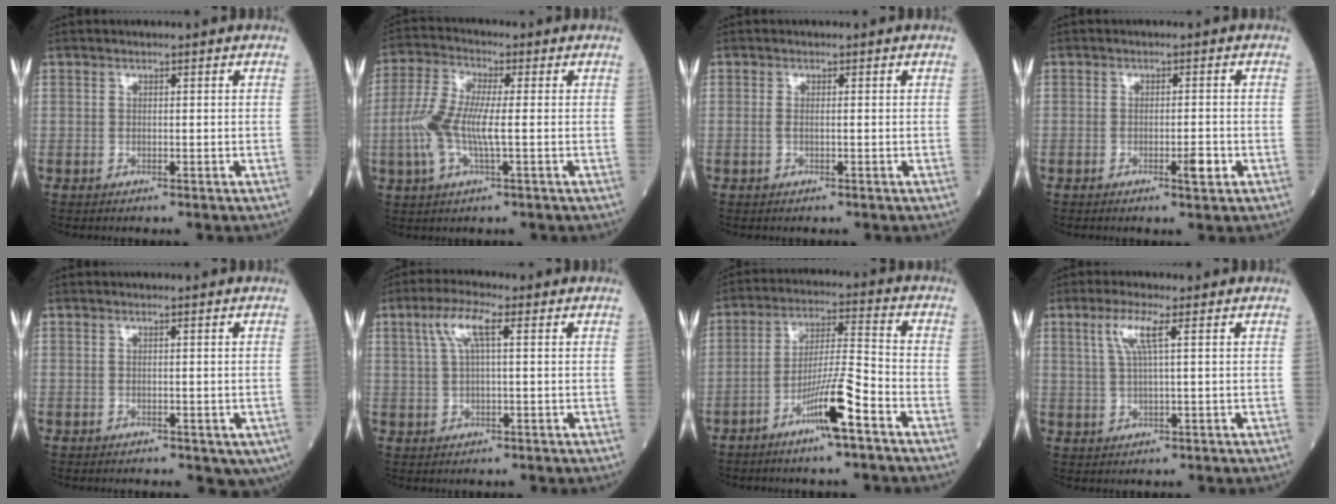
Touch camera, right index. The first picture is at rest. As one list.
[{"total": 8.4, "force": [-0.8, 2.0, 8.1], "torque": [-0.189, 0.007, -0.018]}, {"total": 0.6, "force": [0.0, 0.2, 0.6], "torque": [-0.016, 0.000, 0.001]}, {"total": 2.4, "force": [-0.9, 0.5, 2.2], "torque": [-0.032, -0.001, -0.011]}, {"total": 3.6, "force": [-1.6, 1.7, 2.7], "torque": [-0.016, -0.004, -0.017]}, {"total": 5.3, "force": [2.0, 0.8, 4.8], "torque": [-0.105, 0.020, 0.044]}, {"total": 9.2, "force": [-5.2, -0.1, 7.7], "torque": [-0.146, -0.001, -0.092]}, {"total": 4.5, "force": [1.9, 0.0, 4.1], "torque": [-0.090, 0.006, 0.041]}]